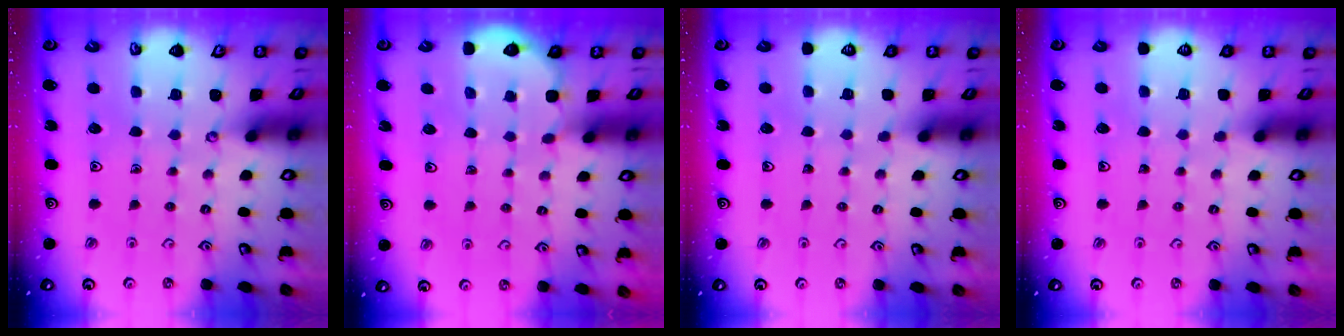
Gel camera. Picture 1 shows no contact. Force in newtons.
{"total": 2.9, "press": 2.9, "slide": 0.3}
{"total": 0.0}
{"total": 0.0}